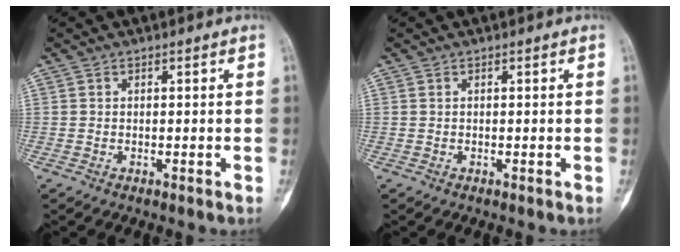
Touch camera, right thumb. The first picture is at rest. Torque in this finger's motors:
{"motor_torque": [0.31, -0.26, 0.00, 0.00, 0.02]}